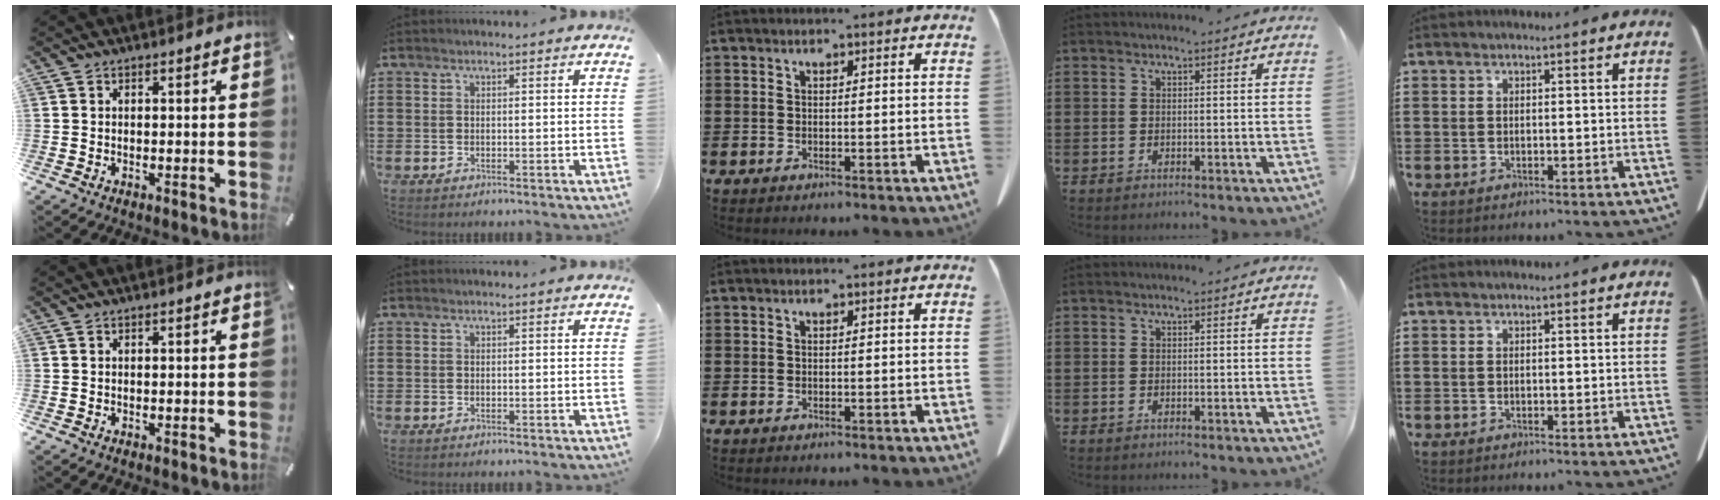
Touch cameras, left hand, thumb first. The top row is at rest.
{}